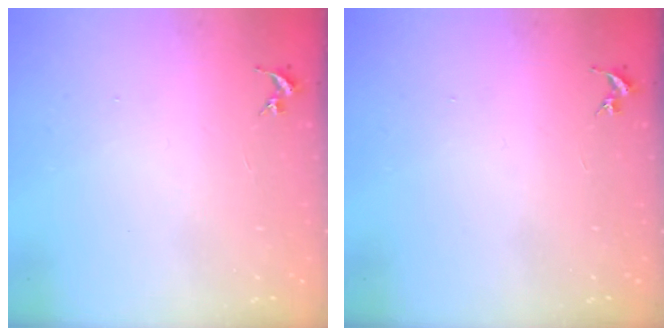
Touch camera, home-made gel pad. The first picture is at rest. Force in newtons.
{"total": 0.0}